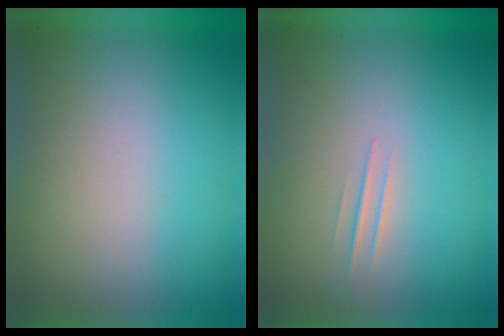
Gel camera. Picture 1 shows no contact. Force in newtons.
{"total": 1.1}